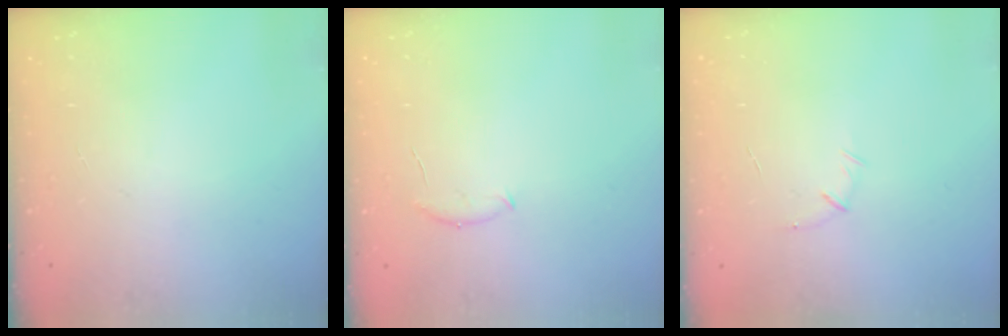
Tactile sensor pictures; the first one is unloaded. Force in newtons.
{"total": 6.1, "press": 6.0, "slide": 1.1}
{"total": 5.2, "press": 5.0, "slide": 1.1}